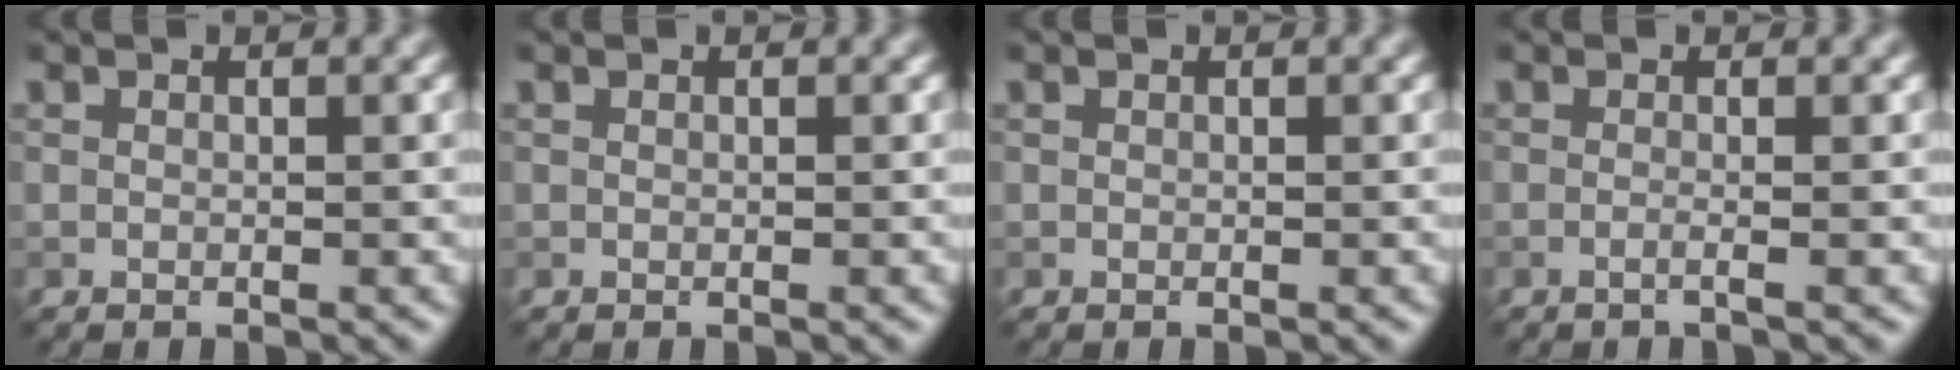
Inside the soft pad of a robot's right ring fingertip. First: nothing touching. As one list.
[{"total": 0.0}, {"total": 0.0}, {"total": 1.1, "force": [-0.2, 0.4, 1.0], "torque": [-0.012, -0.008, -0.018]}]